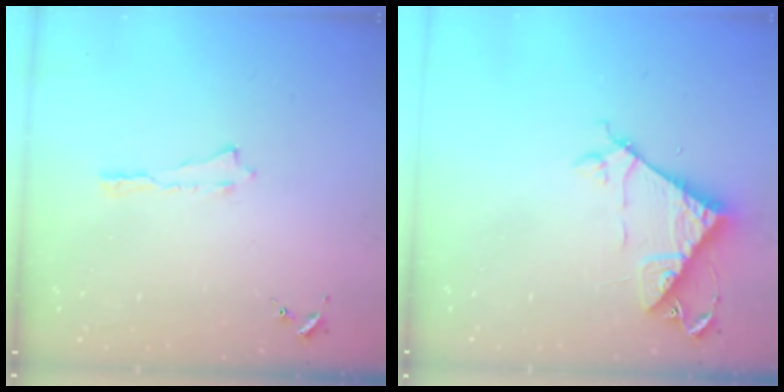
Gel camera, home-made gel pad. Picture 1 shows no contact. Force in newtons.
{"total": 7.6, "press": 7.6, "slide": 0.6}